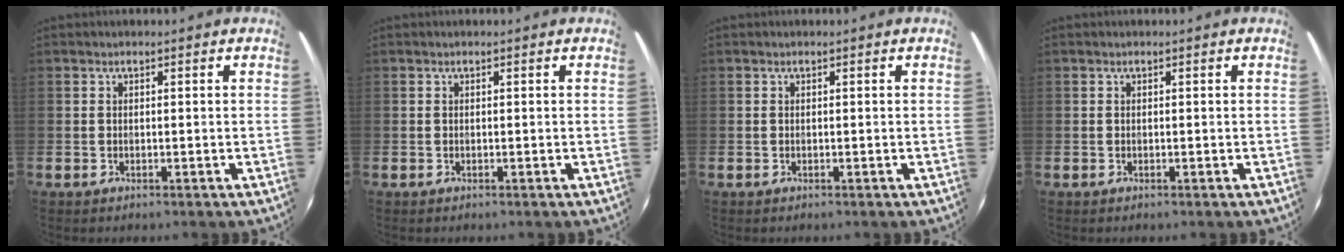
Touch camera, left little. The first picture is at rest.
{"total": 0.0}
{"total": 0.0}
{"total": 0.0}